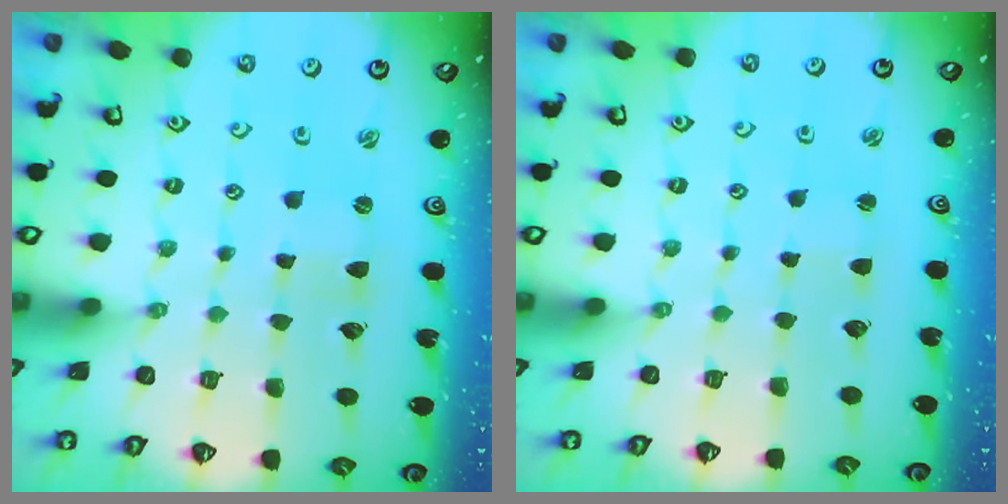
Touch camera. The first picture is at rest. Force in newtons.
{"total": 1.3, "press": 1.3, "slide": 0.2}